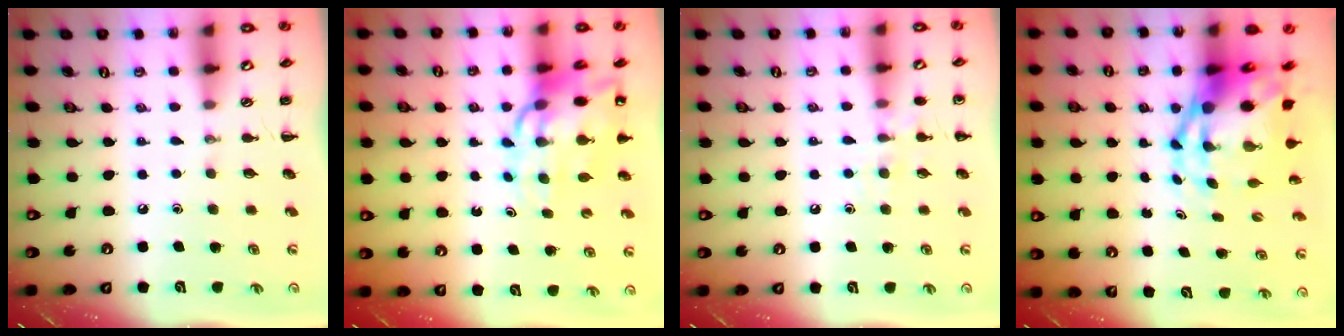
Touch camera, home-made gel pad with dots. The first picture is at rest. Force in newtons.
{"total": 14.1, "press": 13.5, "slide": 3.9}
{"total": 7.1, "press": 7.0, "slide": 1.1}
{"total": 9.7, "press": 9.2, "slide": 2.9}